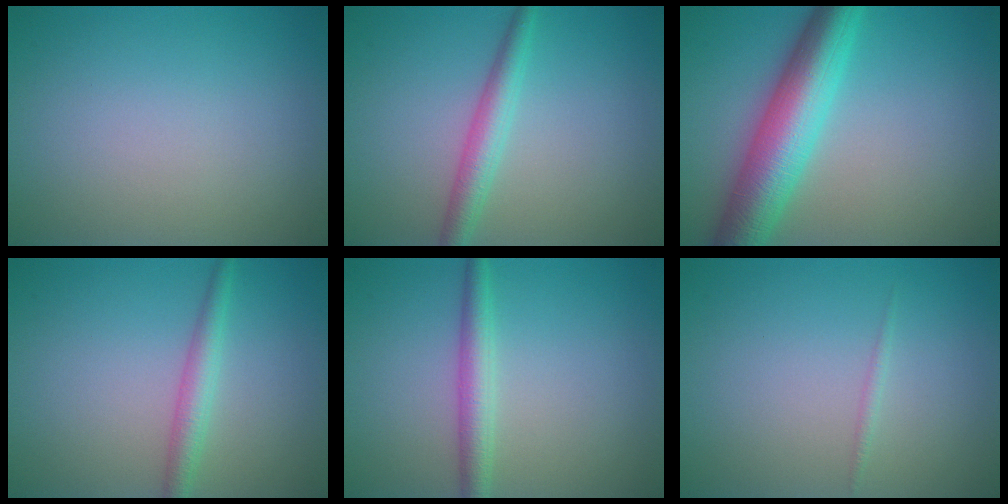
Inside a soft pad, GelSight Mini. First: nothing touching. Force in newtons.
{"total": 2.9, "press": 2.9, "slide": 0.1}
{"total": 8.0, "press": 8.0, "slide": 0.1}
{"total": 2.4, "press": 2.4, "slide": 0.0}
{"total": 2.7, "press": 2.7, "slide": 0.1}
{"total": 0.6, "press": 0.6, "slide": 0.0}